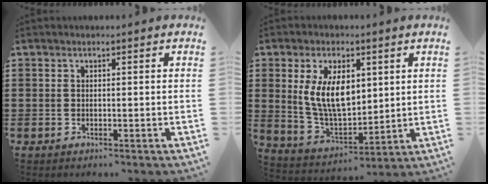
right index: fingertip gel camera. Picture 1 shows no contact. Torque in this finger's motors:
{"motor_torque": [1.43, 0.70, 1.05, 0.19]}